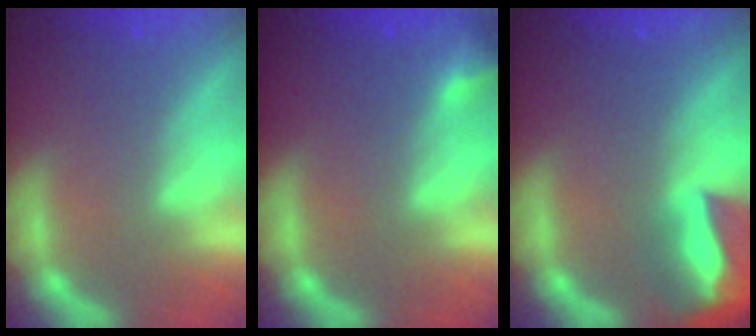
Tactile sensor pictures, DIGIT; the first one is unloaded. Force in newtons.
{"total": 1.9}
{"total": 9.4}